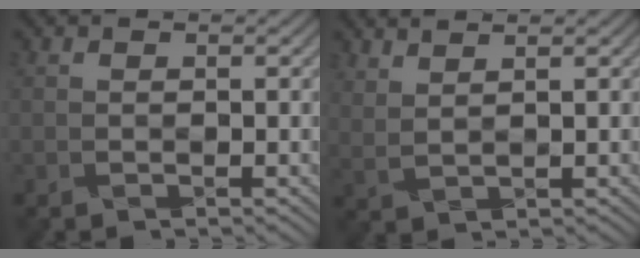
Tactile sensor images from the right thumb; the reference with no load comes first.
{"total": 3.4, "force": [2.9, 0.9, 1.7], "torque": [-0.017, -0.002, 0.043]}